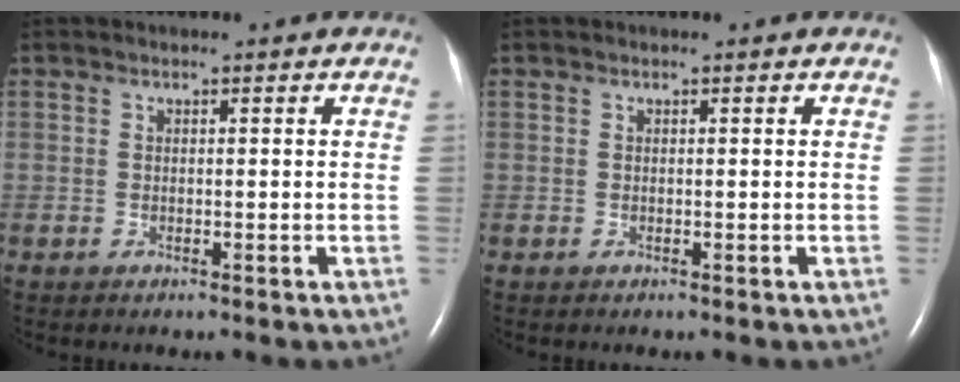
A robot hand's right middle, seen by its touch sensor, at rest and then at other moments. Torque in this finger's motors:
{"motor_torque": [-0.03, 0.11, 0.00, 0.00]}